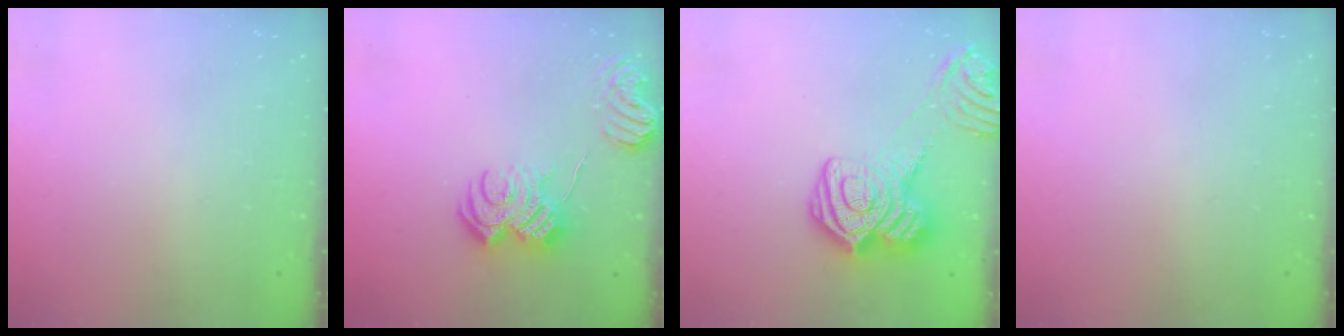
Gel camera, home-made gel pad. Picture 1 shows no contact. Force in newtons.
{"total": 11.9, "press": 11.9, "slide": 0.7}
{"total": 17.8, "press": 17.8, "slide": 1.2}
{"total": 0.0}